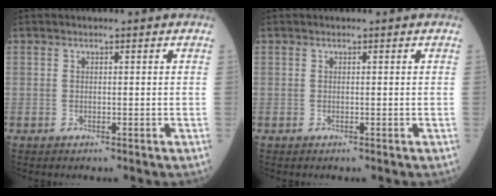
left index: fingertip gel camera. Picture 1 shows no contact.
{"total": 0.0}